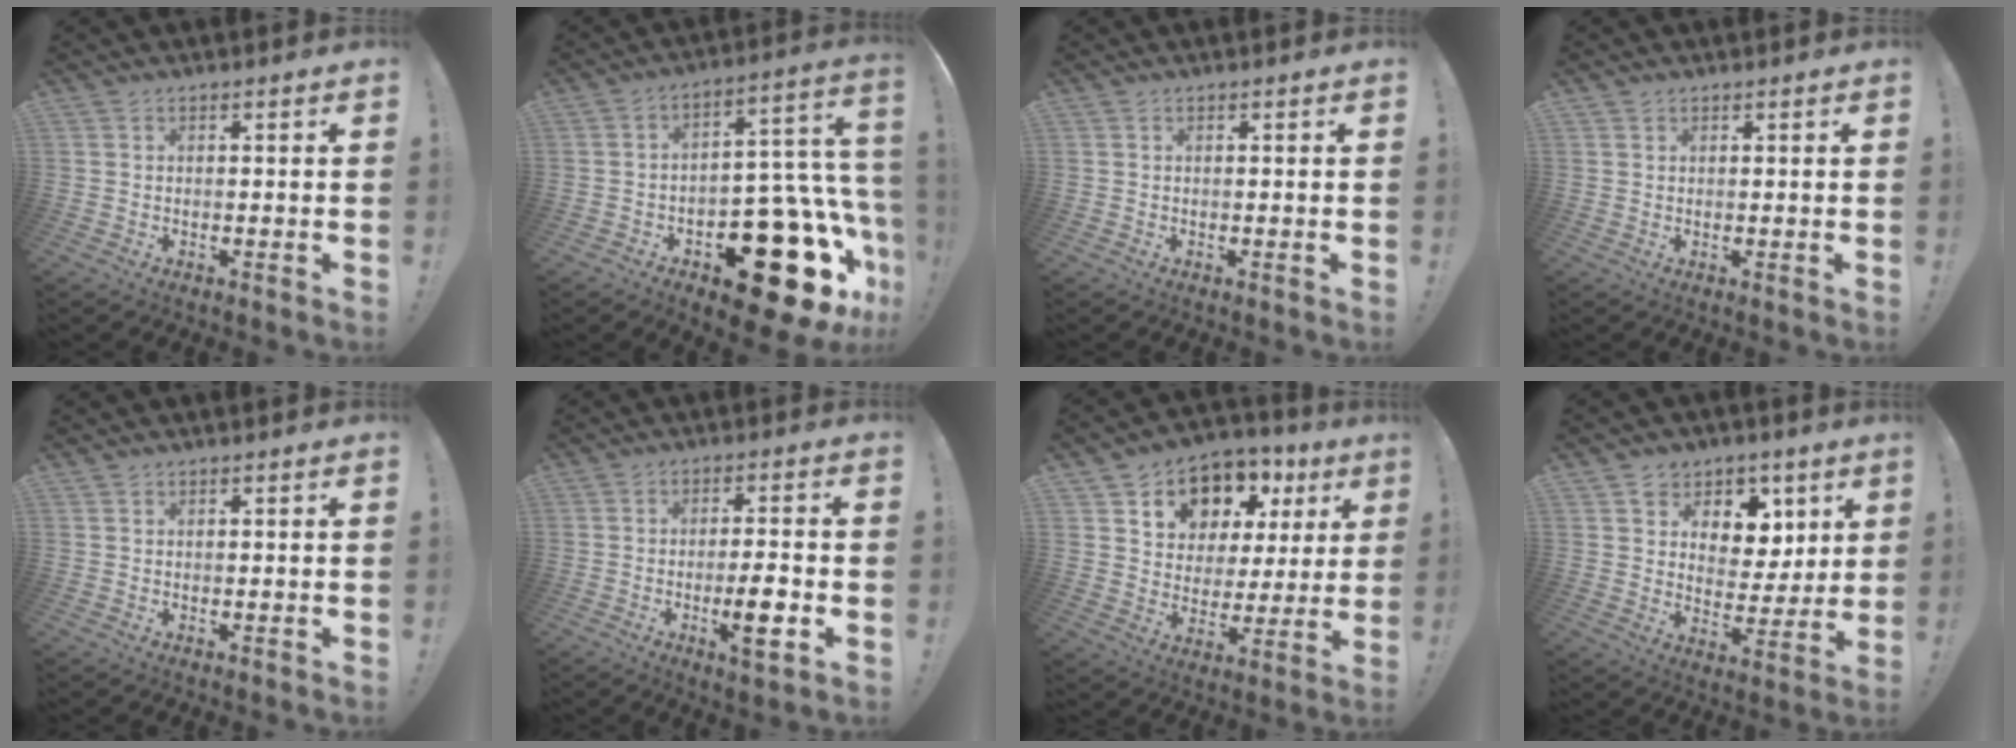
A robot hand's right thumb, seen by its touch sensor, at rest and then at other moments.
{"total": 25.6, "force": [-10.8, 13.7, 18.7], "torque": [-0.176, 0.059, -0.150]}
{"total": 0.0}
{"total": 0.9, "force": [0.6, 0.6, 0.1], "torque": [0.004, -0.002, 0.012]}
{"total": 0.0}
{"total": 8.3, "force": [-3.1, 1.2, 7.6], "torque": [-0.116, 0.000, -0.052]}
{"total": 11.4, "force": [6.8, 8.3, 3.9], "torque": [-0.060, -0.057, 0.135]}
{"total": 9.3, "force": [4.6, 7.7, 2.6], "torque": [-0.033, -0.031, 0.092]}